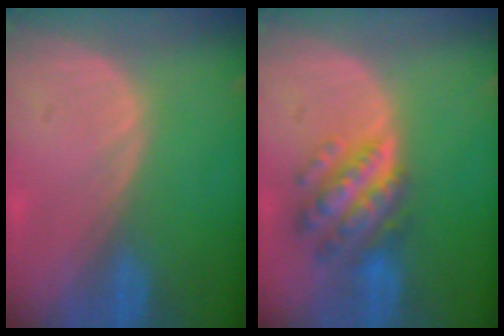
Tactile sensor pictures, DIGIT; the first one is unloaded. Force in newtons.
{"total": 7.7, "press": 7.7, "slide": 0.4}